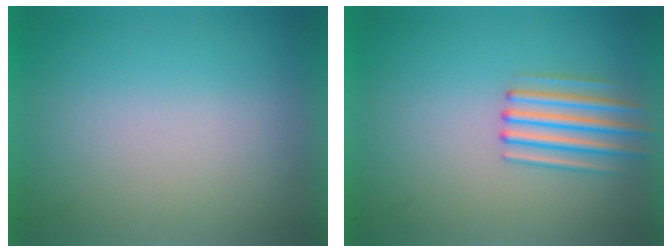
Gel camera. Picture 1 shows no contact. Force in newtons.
{"total": 2.6}